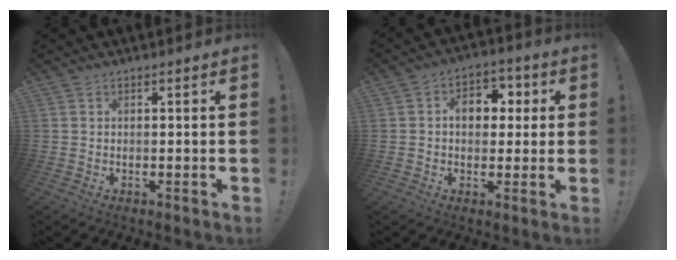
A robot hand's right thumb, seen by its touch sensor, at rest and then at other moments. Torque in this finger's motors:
{"motor_torque": [0.69, 1.22, 0.80, -0.28, 0.00]}